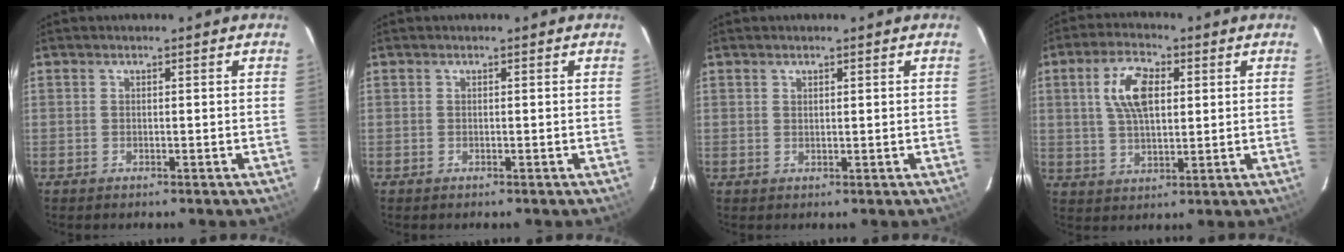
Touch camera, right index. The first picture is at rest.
{"total": 0.0}
{"total": 0.8, "force": [0.6, 0.4, 0.3], "torque": [-0.004, 0.001, 0.012]}
{"total": 9.1, "force": [2.5, 4.5, 7.6], "torque": [-0.146, 0.015, 0.049]}